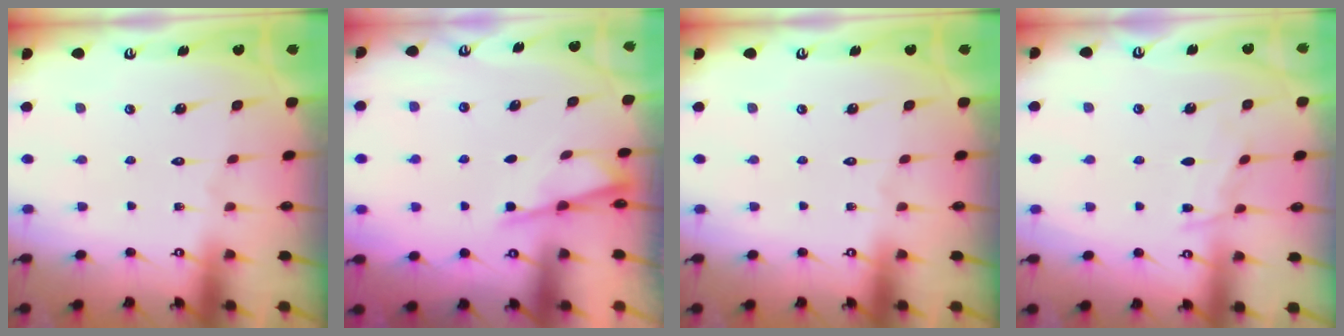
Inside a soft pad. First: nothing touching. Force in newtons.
{"total": 2.5, "press": 2.5, "slide": 0.4}
{"total": 0.0}
{"total": 4.4, "press": 4.3, "slide": 0.5}